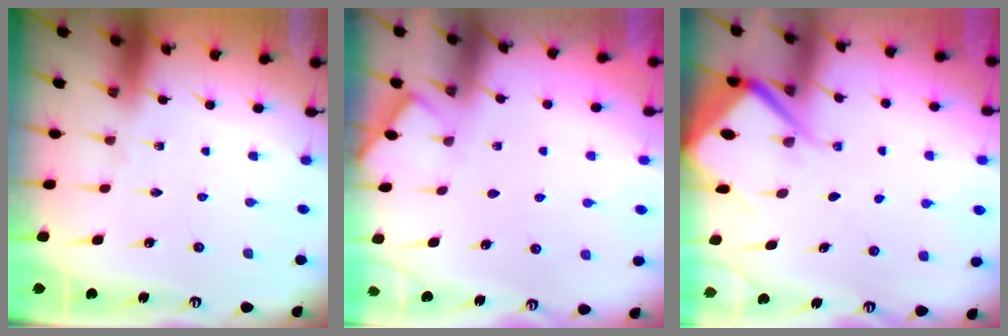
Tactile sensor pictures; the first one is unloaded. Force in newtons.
{"total": 3.0, "press": 2.9, "slide": 0.5}
{"total": 7.5, "press": 7.5, "slide": 0.5}